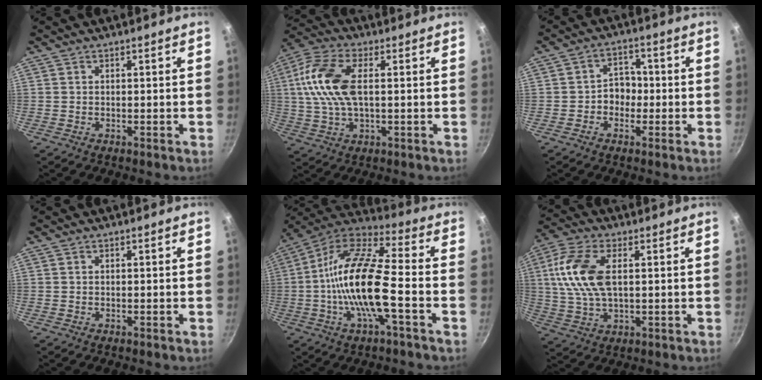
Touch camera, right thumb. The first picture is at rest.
{"total": 13.3, "force": [1.8, 6.8, 11.3], "torque": [-0.230, 0.017, 0.021]}
{"total": 5.0, "force": [-1.0, 4.2, 2.6], "torque": [0.001, 0.018, -0.022]}
{"total": 0.0}
{"total": 18.2, "force": [-3.4, 5.4, 17.0], "torque": [-0.323, 0.038, -0.084]}
{"total": 12.6, "force": [2.2, 6.6, 10.5], "torque": [-0.213, 0.010, 0.036]}